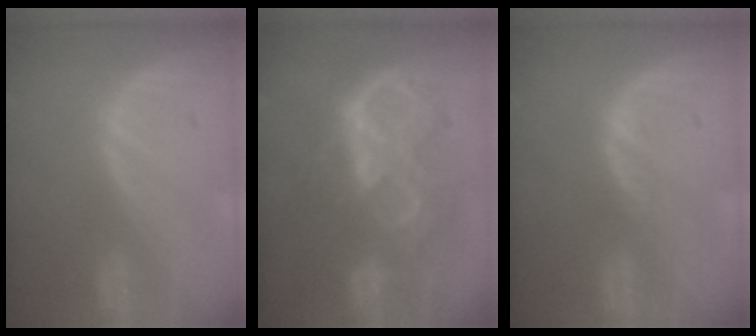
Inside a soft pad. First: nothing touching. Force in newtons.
{"total": 10.6, "press": 10.6, "slide": 1.0}
{"total": 0.8, "press": 0.7, "slide": 0.5}